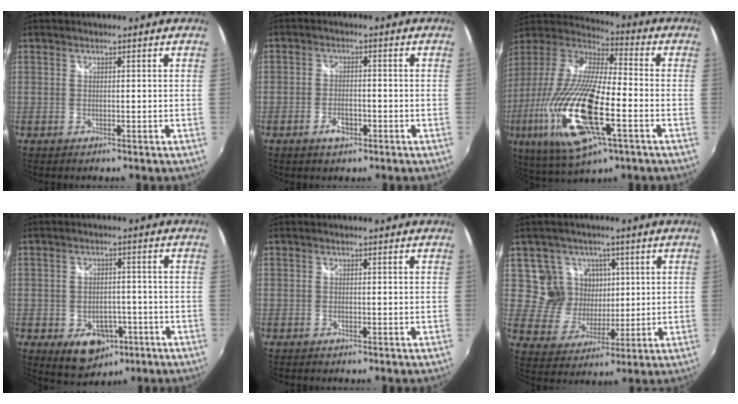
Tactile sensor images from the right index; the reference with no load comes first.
{"total": 3.8, "force": [-2.0, 1.9, 2.6], "torque": [-0.058, -0.002, -0.037]}
{"total": 25.6, "force": [-8.0, 7.4, 23.1], "torque": [-0.464, -0.054, -0.153]}
{"total": 9.5, "force": [-4.4, 6.8, 4.9], "torque": [-0.098, -0.003, -0.048]}
{"total": 0.0}
{"total": 9.4, "force": [3.2, 8.6, 1.8], "torque": [-0.050, 0.008, 0.062]}